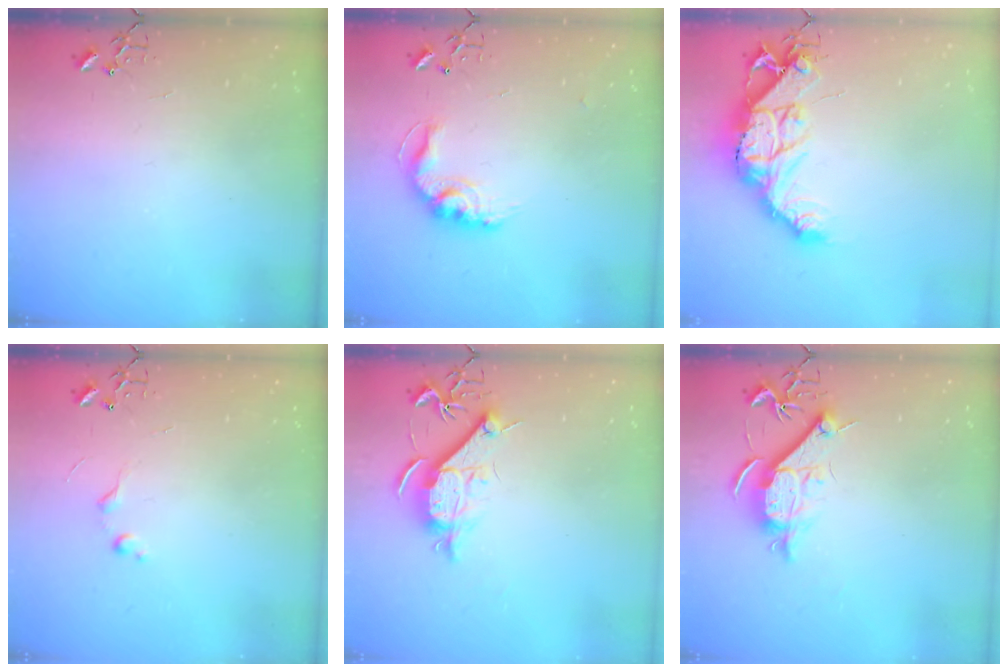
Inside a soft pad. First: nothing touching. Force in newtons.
{"total": 13.8, "press": 13.8, "slide": 1.0}
{"total": 16.7, "press": 16.6, "slide": 1.4}
{"total": 6.8, "press": 6.7, "slide": 0.8}
{"total": 10.6, "press": 10.6, "slide": 0.8}
{"total": 10.6, "press": 10.6, "slide": 0.8}